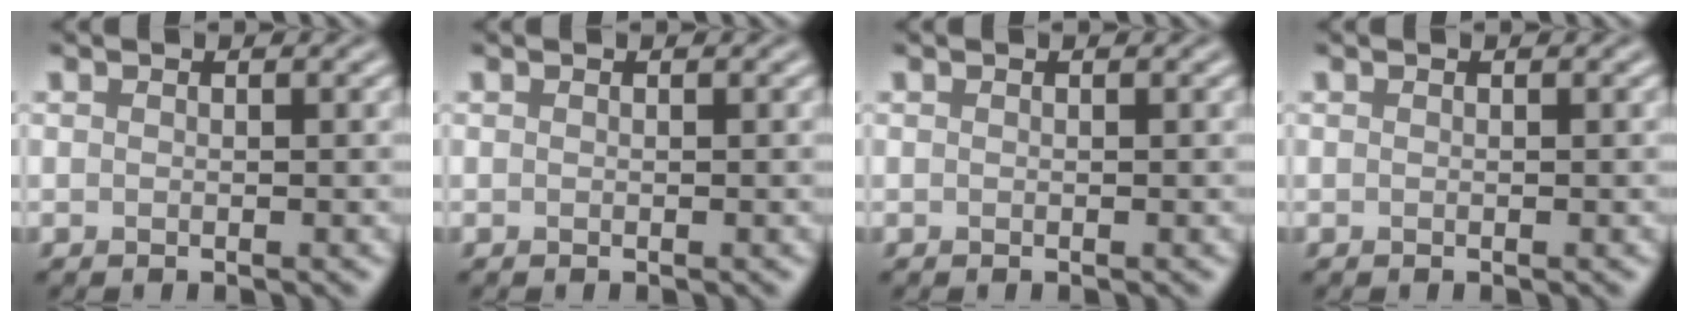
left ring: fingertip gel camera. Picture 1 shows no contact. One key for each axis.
{"total": 0.0}
{"total": 0.0}
{"total": 0.0}